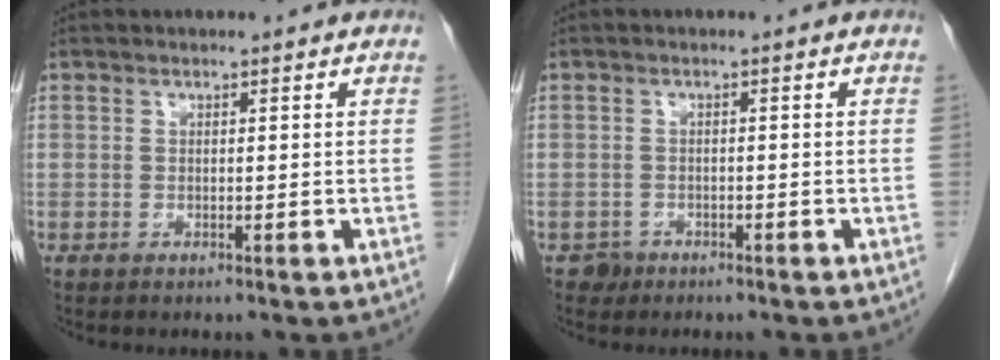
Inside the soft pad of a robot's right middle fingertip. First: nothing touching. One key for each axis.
{"total": 1.5, "fx": -1.0, "fy": 1.1, "fz": -0.1, "tx": 0.004, "ty": 0.006, "tz": -0.016}